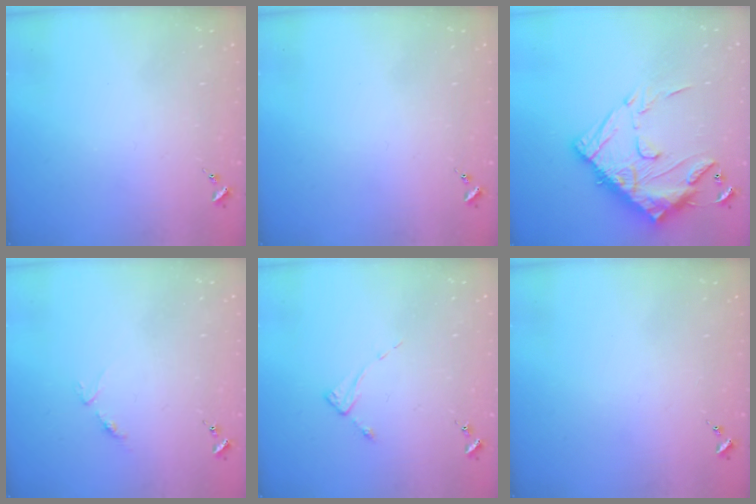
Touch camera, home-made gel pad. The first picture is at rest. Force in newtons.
{"total": 0.0}
{"total": 20.4, "press": 20.4, "slide": 1.7}
{"total": 3.0, "press": 2.9, "slide": 0.4}
{"total": 2.5, "press": 2.5, "slide": 0.3}
{"total": 0.0}